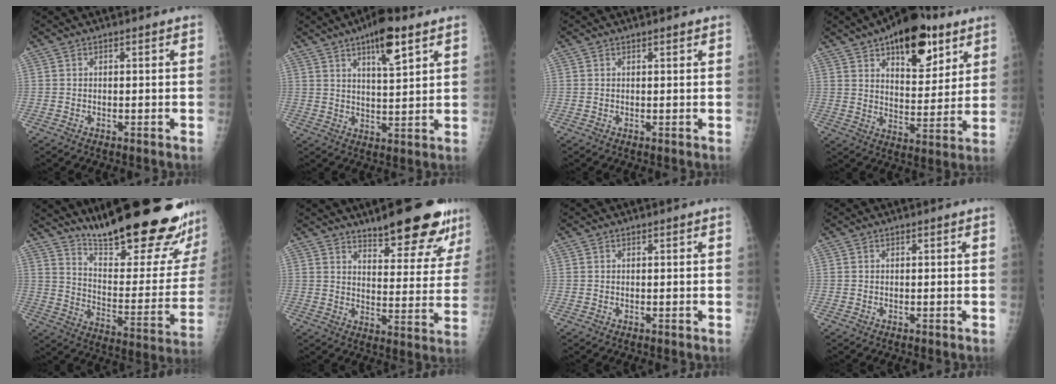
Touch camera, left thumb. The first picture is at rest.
{"total": 9.3, "force": [5.3, 2.5, 7.2], "torque": [-0.104, -0.025, 0.084]}
{"total": 0.8, "force": [0.6, 0.2, 0.5], "torque": [-0.007, -0.002, 0.009]}
{"total": 19.5, "force": [11.1, 9.3, 13.0], "torque": [-0.141, -0.051, 0.168]}
{"total": 30.2, "force": [23.5, 5.4, 18.1], "torque": [-0.241, -0.150, 0.333]}
{"total": 17.1, "force": [12.6, 4.8, 10.5], "torque": [-0.105, -0.077, 0.172]}
{"total": 0.0}
{"total": 0.0}